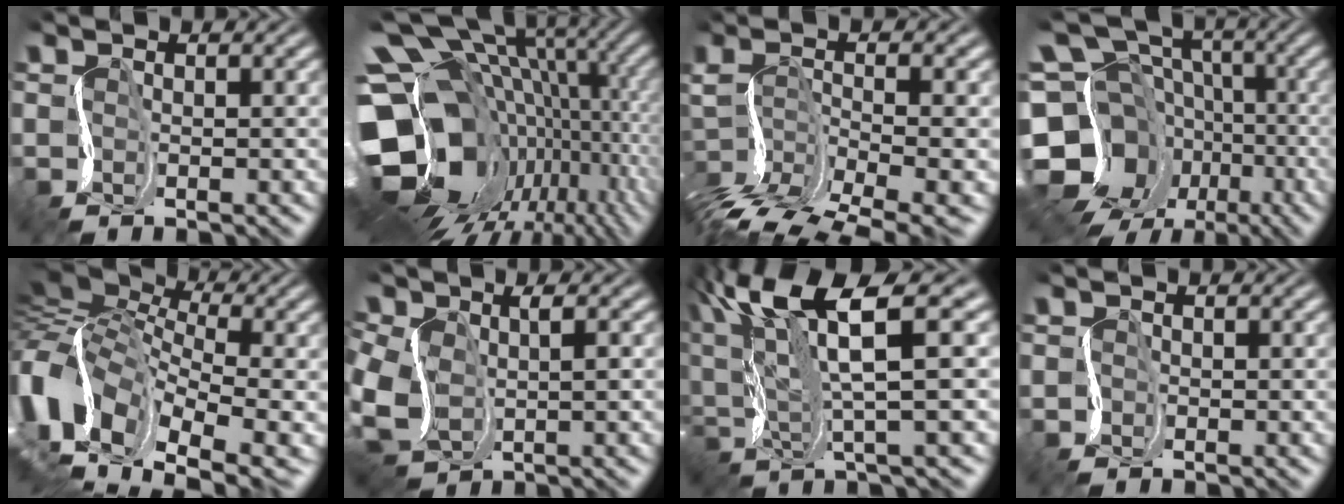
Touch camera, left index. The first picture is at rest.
{"total": 20.7, "force": [-2.2, 15.0, 14.1], "torque": [-0.258, 0.009, -0.036]}
{"total": 7.9, "force": [-4.2, 2.3, 6.3], "torque": [-0.113, -0.002, -0.077]}
{"total": 14.3, "force": [-5.1, 11.8, 6.3], "torque": [-0.152, 0.005, -0.084]}
{"total": 14.1, "force": [-3.3, 8.9, 10.4], "torque": [-0.247, 0.001, -0.043]}
{"total": 6.8, "force": [-0.1, 5.0, 4.5], "torque": [-0.120, -0.007, 0.015]}
{"total": 11.1, "force": [5.0, 1.8, 9.8], "torque": [-0.183, 0.024, 0.089]}
{"total": 0.6, "force": [-0.3, 0.5, -0.1], "torque": [0.003, 0.000, -0.010]}